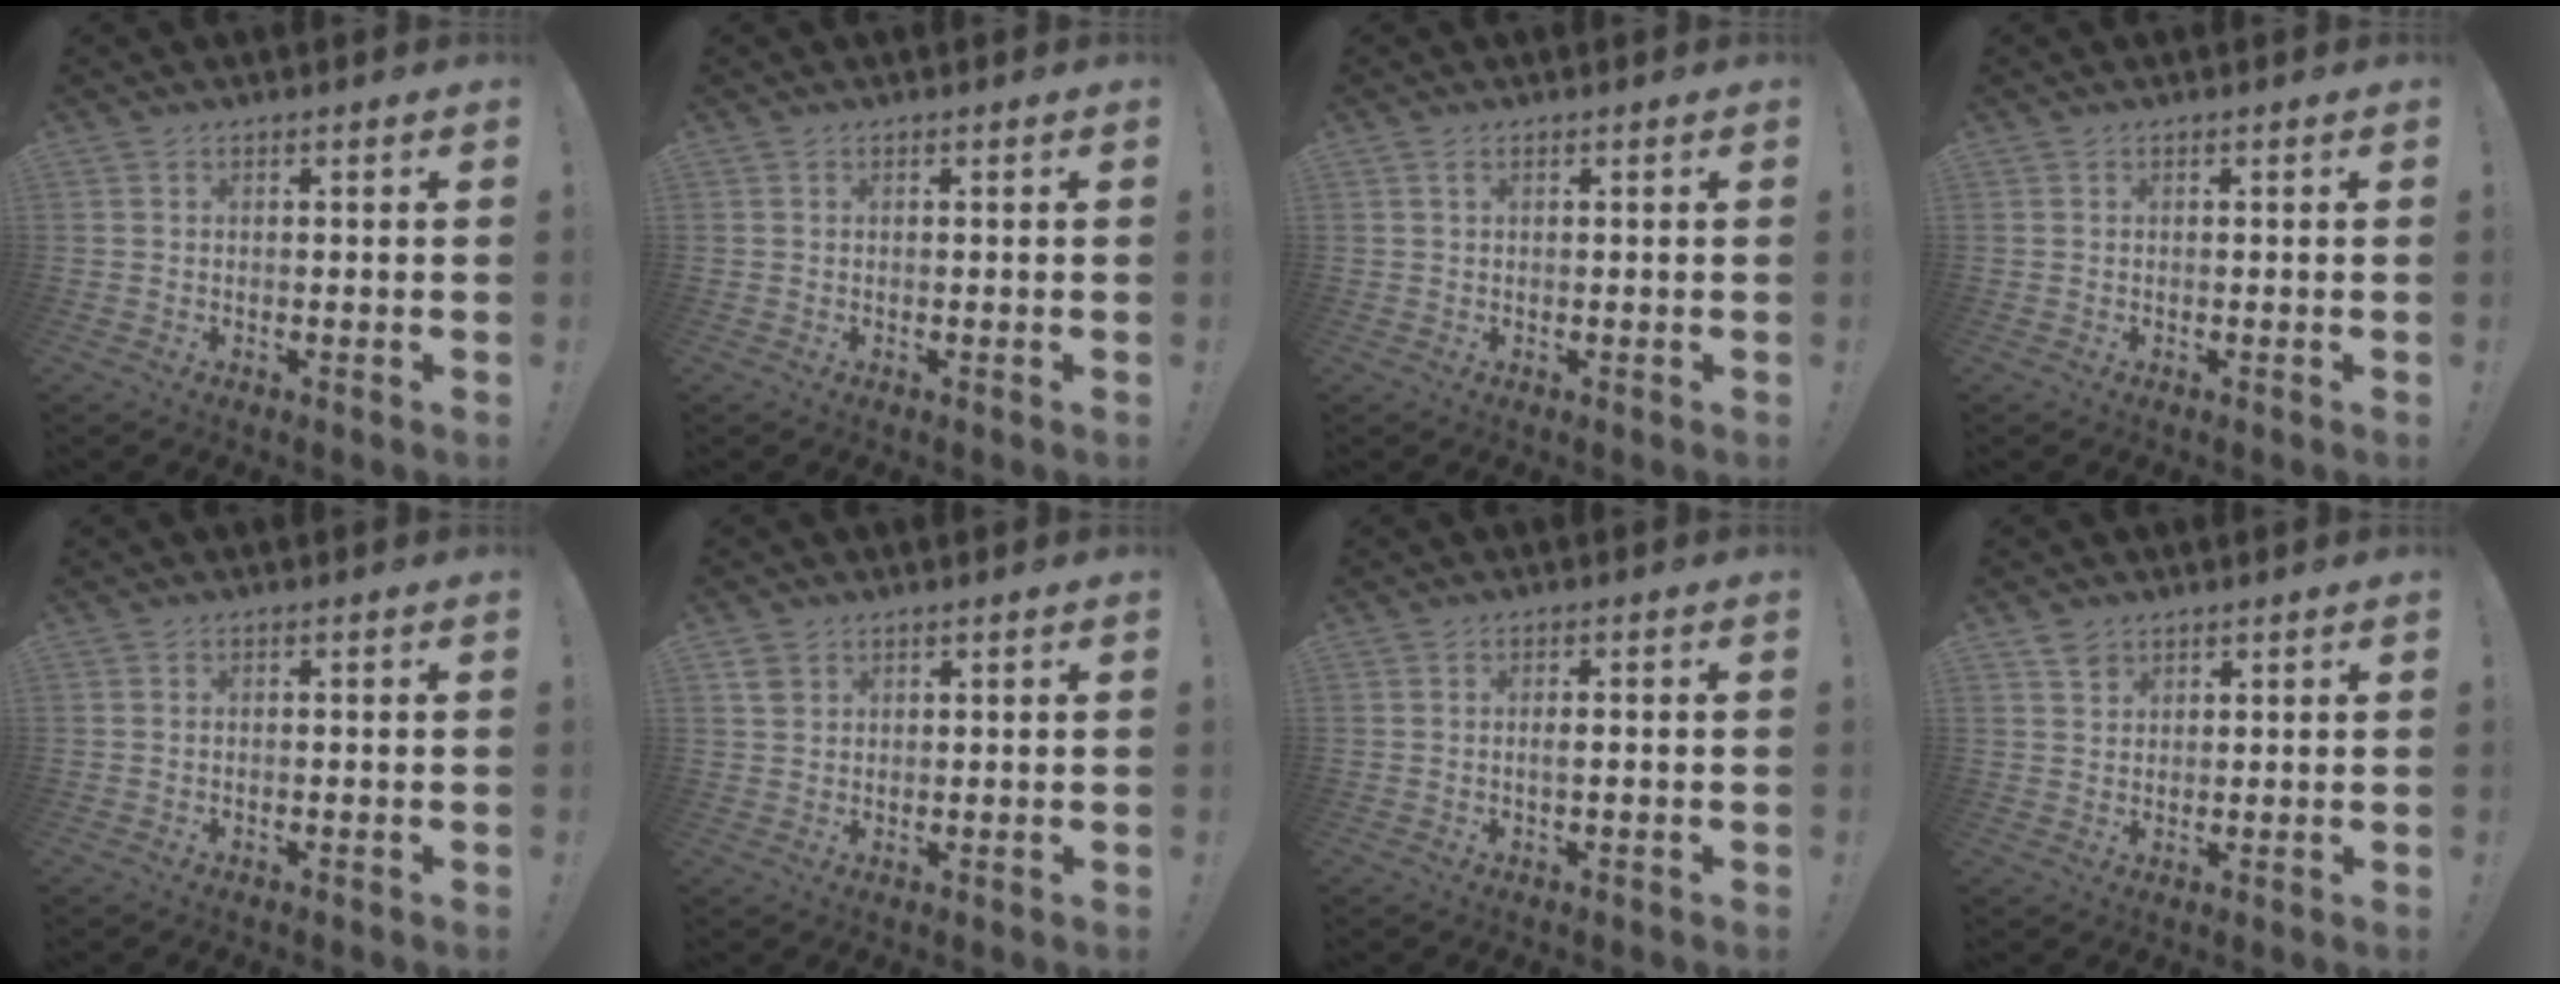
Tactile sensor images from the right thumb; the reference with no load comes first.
{"total": 0.0}
{"total": 1.3, "force": [0.5, 0.5, 1.0], "torque": [-0.017, 0.001, 0.007]}
{"total": 0.0}
{"total": 0.8, "force": [-0.7, -0.2, 0.2], "torque": [-0.010, 0.002, -0.012]}
{"total": 2.7, "force": [1.6, 2.1, 0.8], "torque": [-0.011, -0.004, 0.030]}
{"total": 1.8, "force": [-0.5, 0.0, 1.7], "torque": [-0.032, 0.001, -0.012]}
{"total": 2.8, "force": [2.1, 1.8, 0.6], "torque": [-0.002, -0.012, 0.038]}